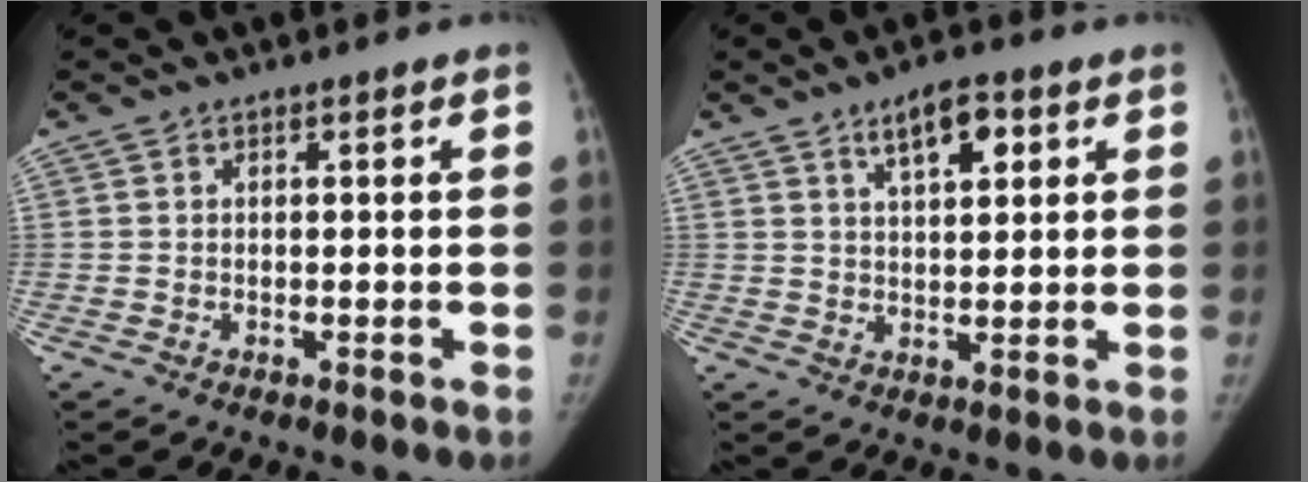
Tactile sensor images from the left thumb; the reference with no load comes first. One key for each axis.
{"total": 6.6, "fx": 3.3, "fy": 2.9, "fz": 5.0, "tx": -0.064, "ty": -0.012, "tz": 0.052}